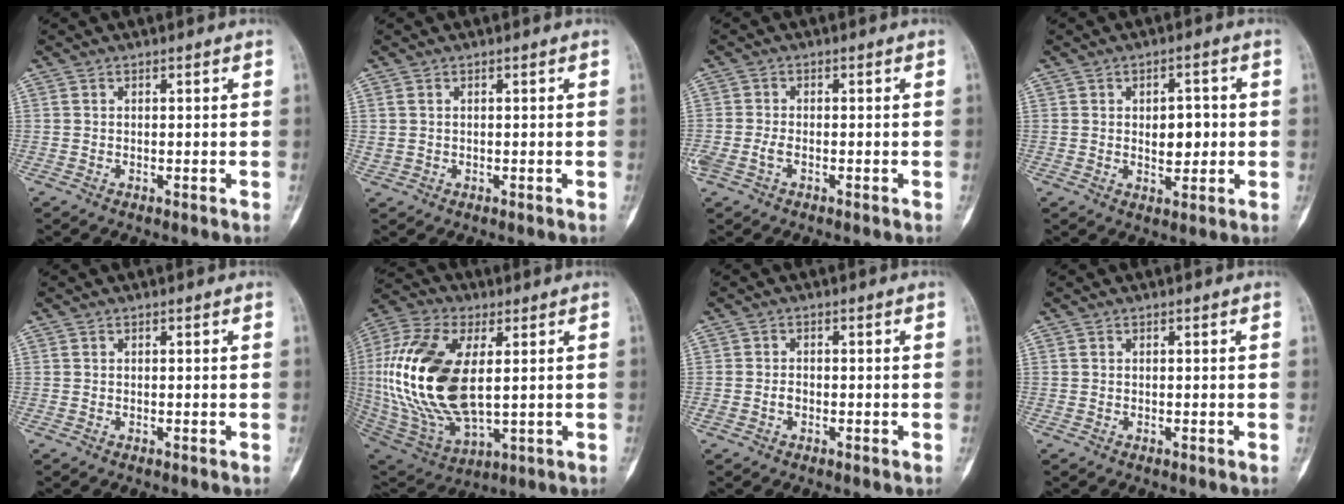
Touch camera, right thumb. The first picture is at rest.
{"total": 1.2, "force": [0.4, 0.8, 0.7], "torque": [-0.024, 0.002, 0.014]}
{"total": 2.7, "force": [-0.9, 1.6, 1.9], "torque": [-0.053, 0.008, -0.017]}
{"total": 5.6, "force": [0.3, 3.3, 4.6], "torque": [-0.046, -0.001, 0.007]}
{"total": 0.0}
{"total": 23.7, "force": [2.5, 12.3, 20.0], "torque": [-0.424, -0.014, 0.052]}
{"total": 1.3, "force": [-0.4, 1.0, 0.7], "torque": [-0.011, 0.004, -0.007]}
{"total": 0.0}